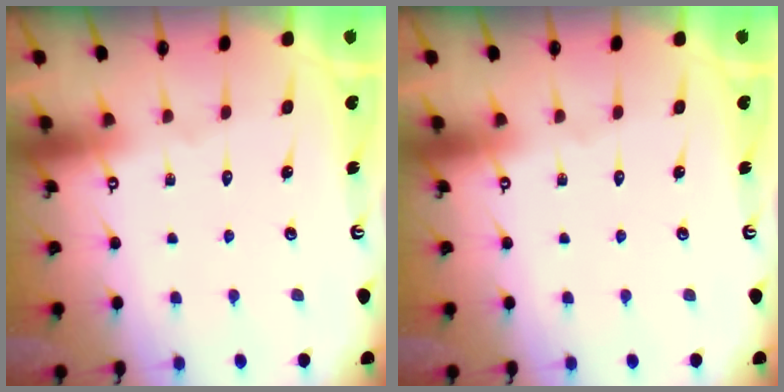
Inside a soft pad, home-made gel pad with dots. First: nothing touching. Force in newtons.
{"total": 0.0}